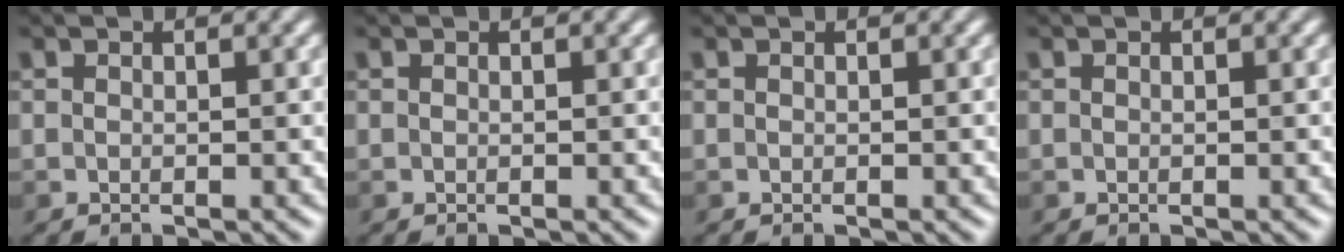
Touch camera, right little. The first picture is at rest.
{"total": 0.0}
{"total": 0.0}
{"total": 0.0}